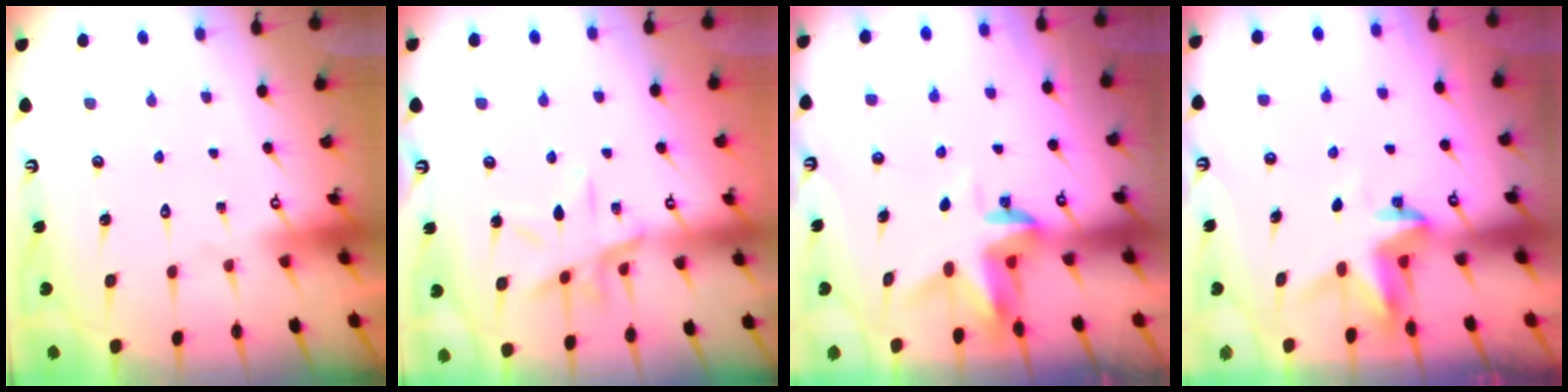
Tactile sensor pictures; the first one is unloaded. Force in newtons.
{"total": 12.2, "press": 12.1, "slide": 0.9}
{"total": 3.2, "press": 3.2, "slide": 0.5}
{"total": 3.8, "press": 3.8, "slide": 0.3}